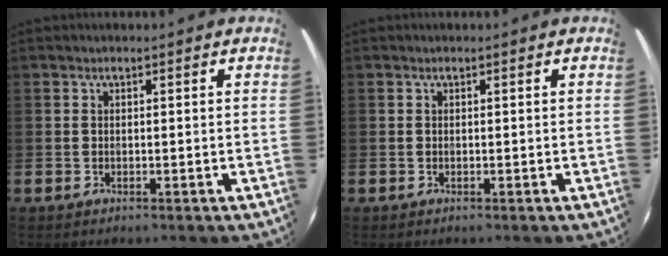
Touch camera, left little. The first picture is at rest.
{"total": 0.0}